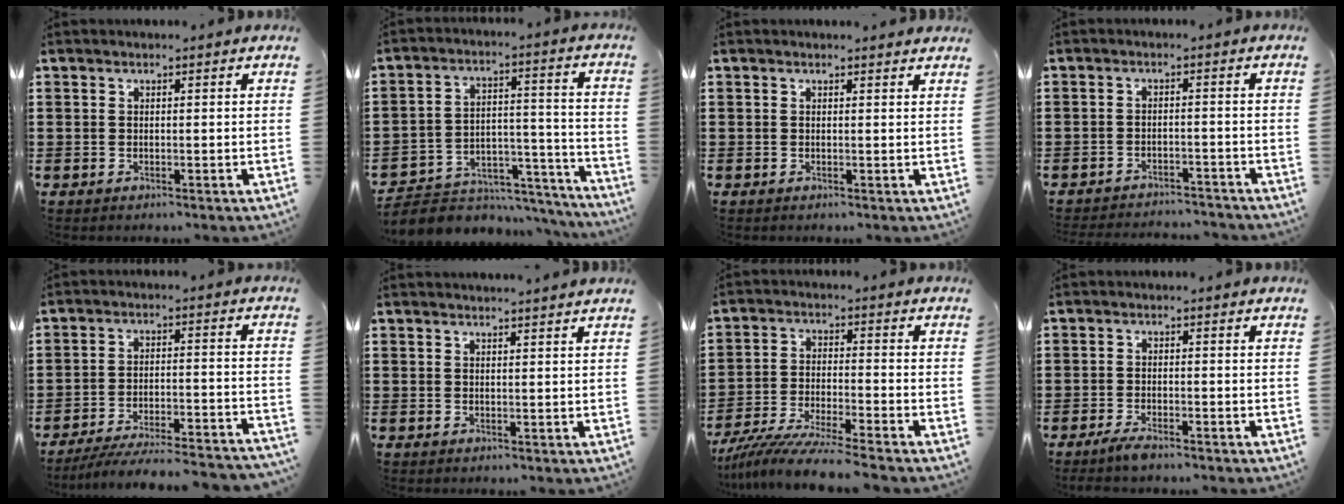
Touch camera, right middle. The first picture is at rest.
{"total": 5.1, "force": [-4.5, 2.3, 0.7], "torque": [-0.013, 0.014, -0.087]}
{"total": 0.5, "force": [0.5, 0.1, 0.2], "torque": [0.002, -0.003, 0.007]}
{"total": 2.8, "force": [-2.8, 0.1, -0.1], "torque": [-0.006, -0.002, -0.058]}
{"total": 6.5, "force": [-6.1, 0.0, 2.2], "torque": [-0.038, -0.007, -0.116]}
{"total": 1.3, "force": [1.3, -0.2, 0.2], "torque": [-0.005, -0.001, 0.025]}
{"total": 7.4, "force": [-6.9, -0.4, 2.7], "torque": [-0.061, -0.014, -0.135]}
{"total": 2.1, "force": [-1.6, 0.3, 1.2], "torque": [-0.029, 0.000, -0.033]}